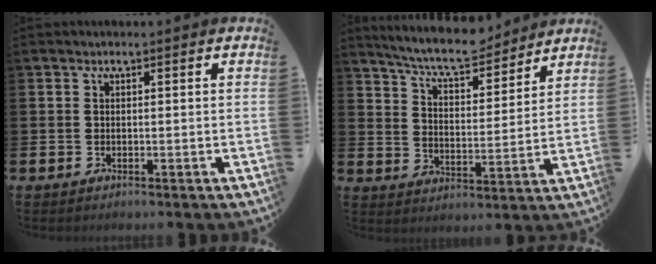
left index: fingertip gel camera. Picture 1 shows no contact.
{"total": 8.0, "force": [7.5, 1.2, 2.4], "torque": [-0.070, -0.047, 0.131]}